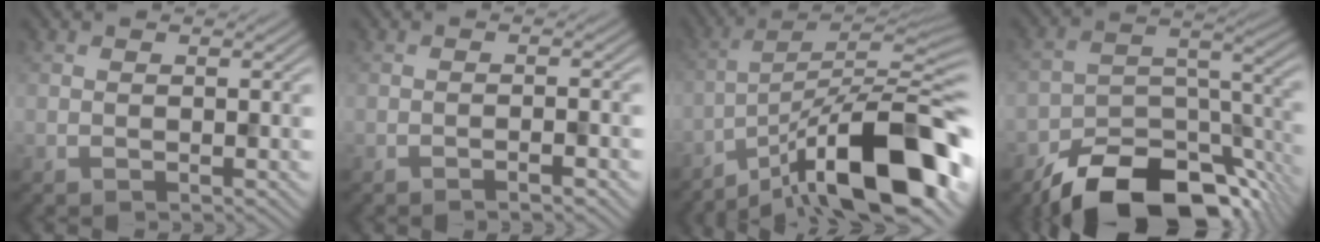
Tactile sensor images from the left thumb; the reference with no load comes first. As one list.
[{"total": 1.5, "force": [-1.0, 0.0, 1.0], "torque": [-0.016, 0.006, -0.021]}, {"total": 17.0, "force": [-11.2, 4.3, 12.1], "torque": [-0.187, 0.009, -0.194]}, {"total": 14.4, "force": [-10.6, 6.4, 7.3], "torque": [-0.123, -0.014, -0.179]}]